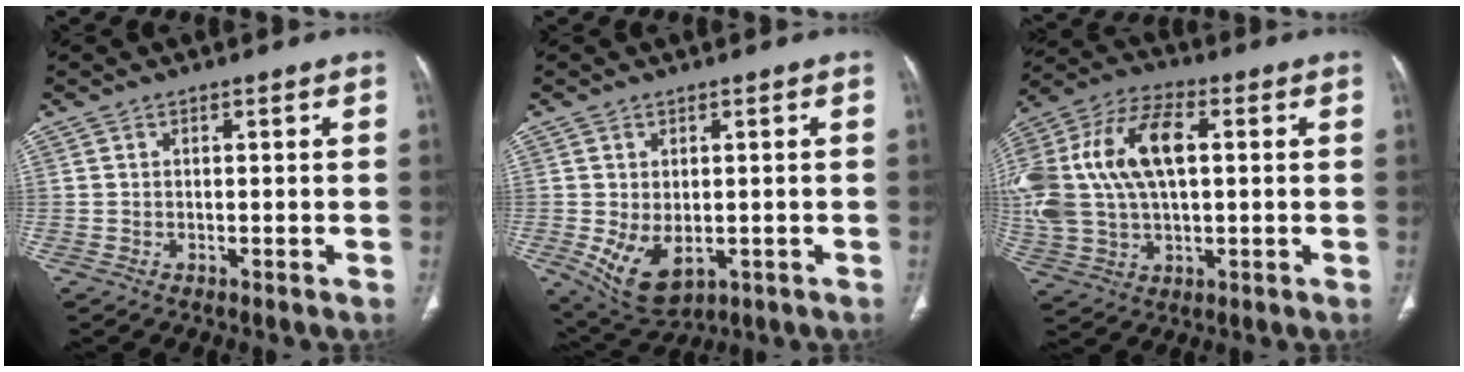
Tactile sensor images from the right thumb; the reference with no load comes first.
{"total": 8.2, "force": [-1.6, 5.0, 6.3], "torque": [-0.110, -0.012, -0.004]}
{"total": 25.5, "force": [4.2, 14.8, 20.3], "torque": [-0.469, 0.033, 0.079]}